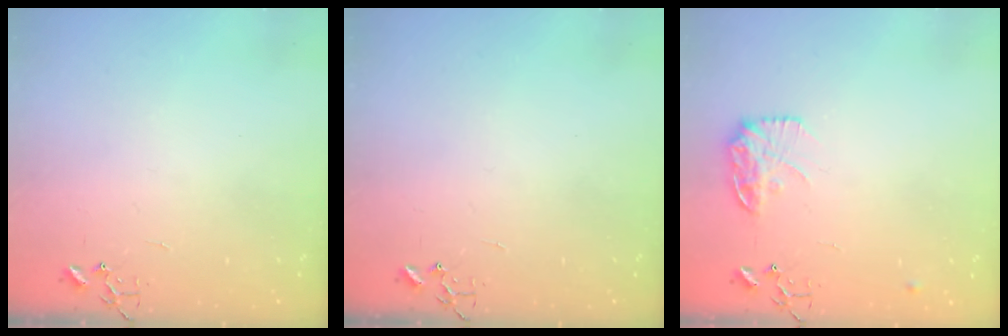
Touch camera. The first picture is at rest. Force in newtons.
{"total": 0.0}
{"total": 12.3, "press": 12.3, "slide": 0.5}